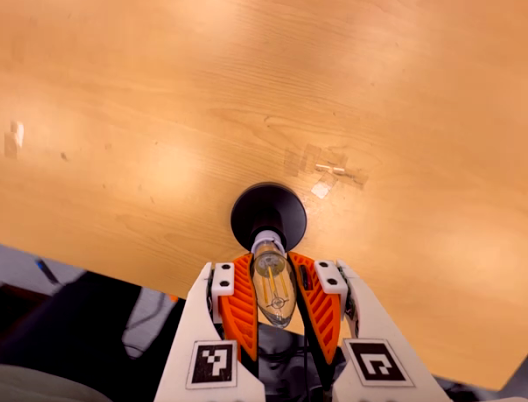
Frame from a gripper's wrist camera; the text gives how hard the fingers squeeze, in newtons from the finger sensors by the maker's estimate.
{"total": 20.7, "left": 20.7, "right": 20.7}